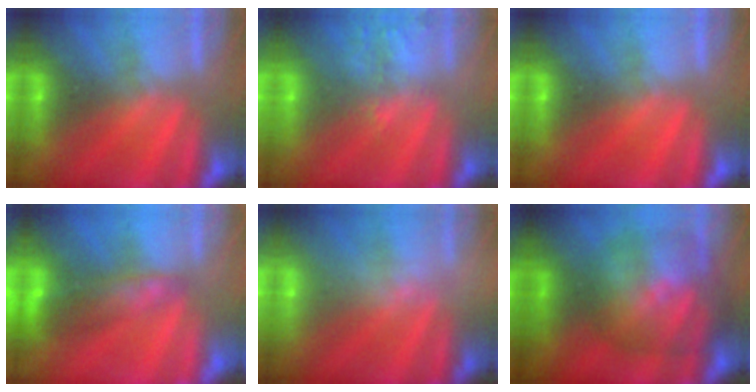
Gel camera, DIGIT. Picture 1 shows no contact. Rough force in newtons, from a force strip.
{"total": 1.6}
{"total": 0.0}
{"total": 7.4}
{"total": 2.4}
{"total": 7.5}